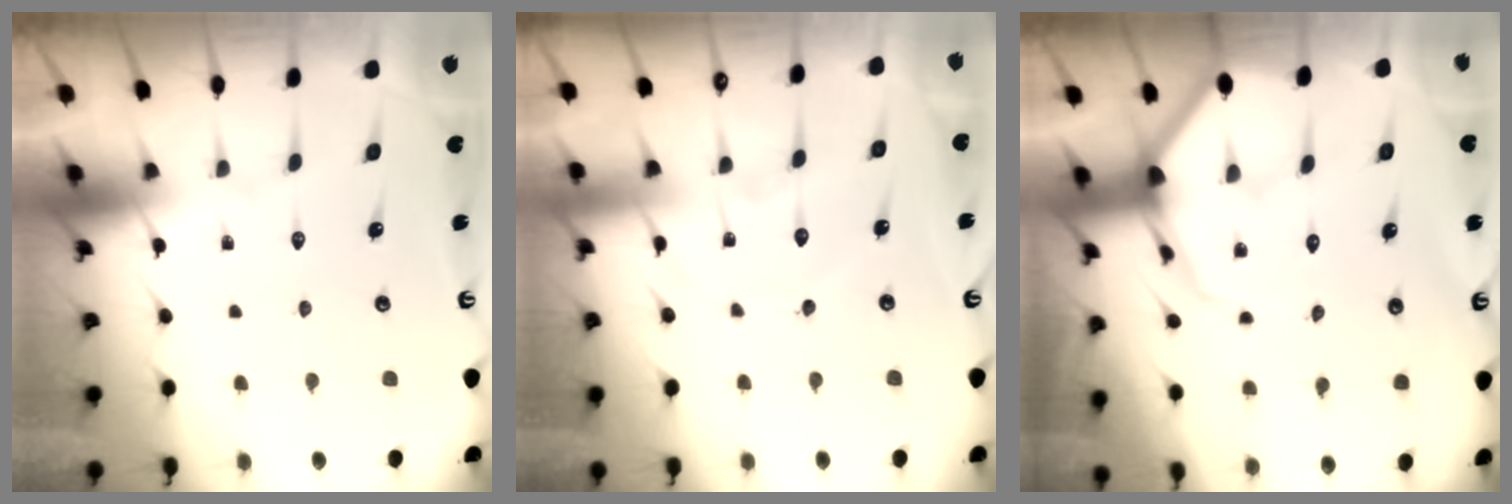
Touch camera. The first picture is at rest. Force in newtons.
{"total": 8.1, "press": 8.0, "slide": 0.8}
{"total": 6.7, "press": 6.7, "slide": 0.7}